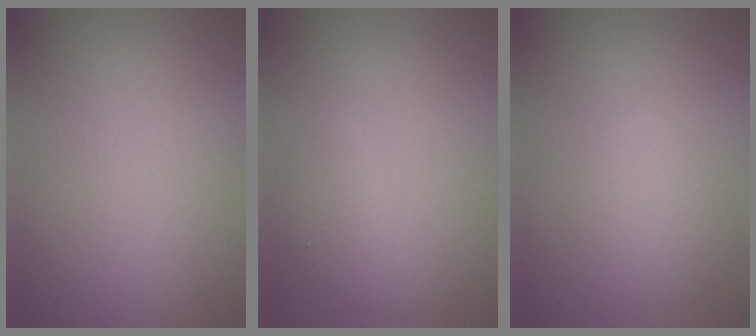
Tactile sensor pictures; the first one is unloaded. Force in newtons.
{"total": 2.0, "press": 2.0, "slide": 0.1}
{"total": 2.6, "press": 2.5, "slide": 0.1}